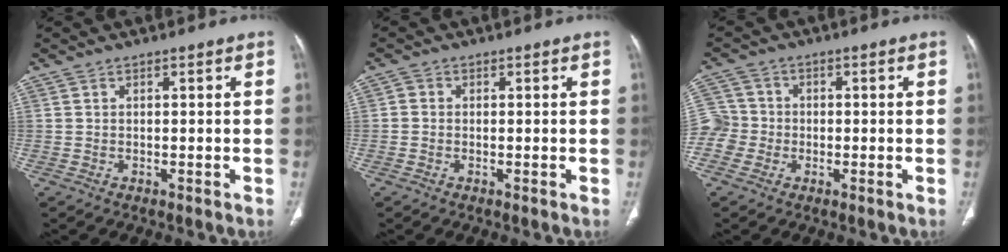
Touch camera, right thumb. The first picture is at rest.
{"total": 1.1, "force": [-0.2, 1.0, 0.5], "torque": [-0.005, 0.002, -0.008]}
{"total": 7.0, "force": [-1.7, 6.6, 1.4], "torque": [-0.020, 0.017, -0.036]}